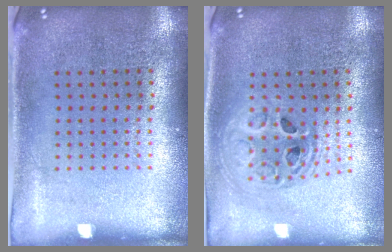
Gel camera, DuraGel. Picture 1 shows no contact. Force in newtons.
{"total": 1.8, "press": 1.5, "slide": 1.0}